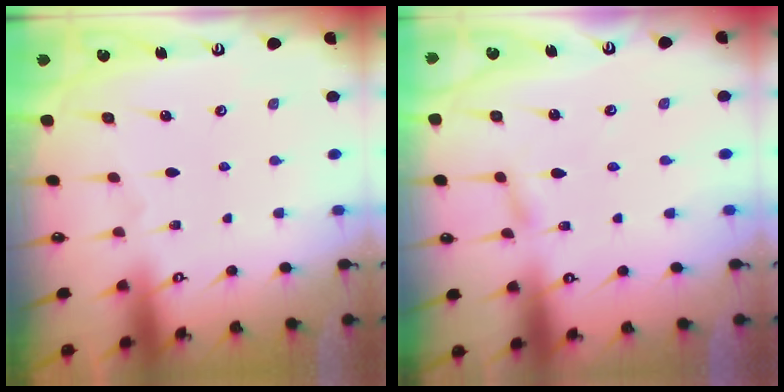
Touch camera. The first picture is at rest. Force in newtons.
{"total": 1.5, "press": 1.5, "slide": 0.2}